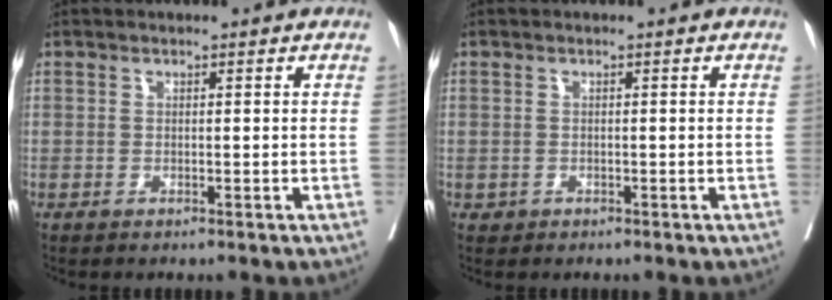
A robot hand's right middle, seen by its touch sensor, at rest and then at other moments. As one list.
[{"total": 0.6, "force": [-0.3, 0.5, 0.1], "torque": [-0.008, 0.001, -0.002]}]